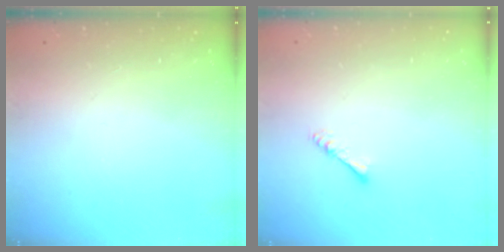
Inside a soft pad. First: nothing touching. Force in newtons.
{"total": 2.9, "press": 2.8, "slide": 0.4}